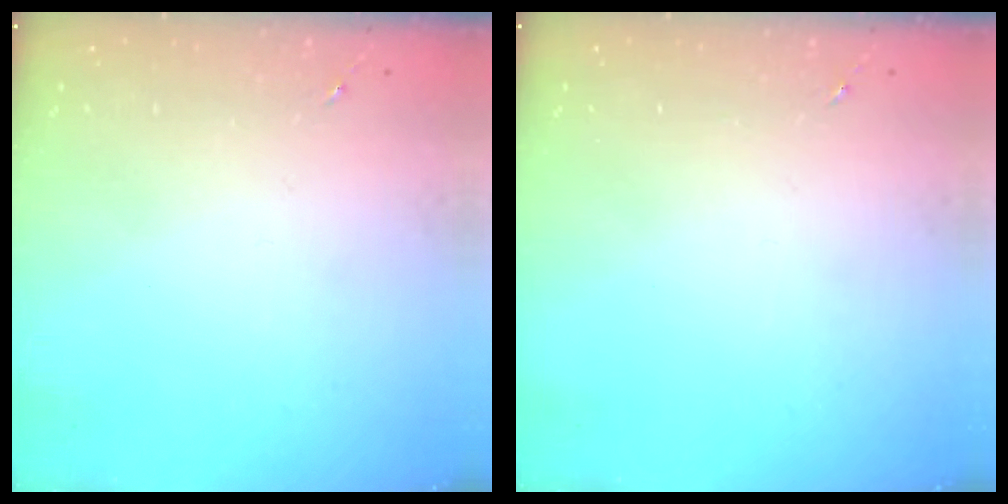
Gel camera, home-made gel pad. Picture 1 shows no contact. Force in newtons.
{"total": 0.0}